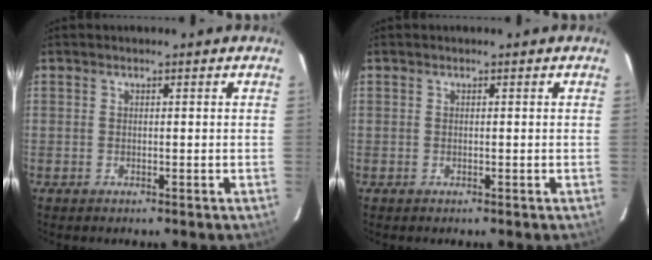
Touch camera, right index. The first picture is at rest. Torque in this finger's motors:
{"motor_torque": [0.01, 0.00, 0.03, 0.00]}